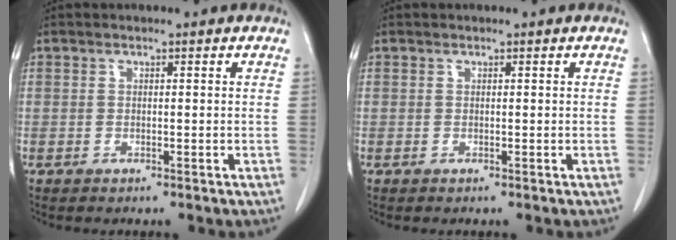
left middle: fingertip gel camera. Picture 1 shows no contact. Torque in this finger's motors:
{"motor_torque": [-0.24, 0.25, -0.04, 0.00]}